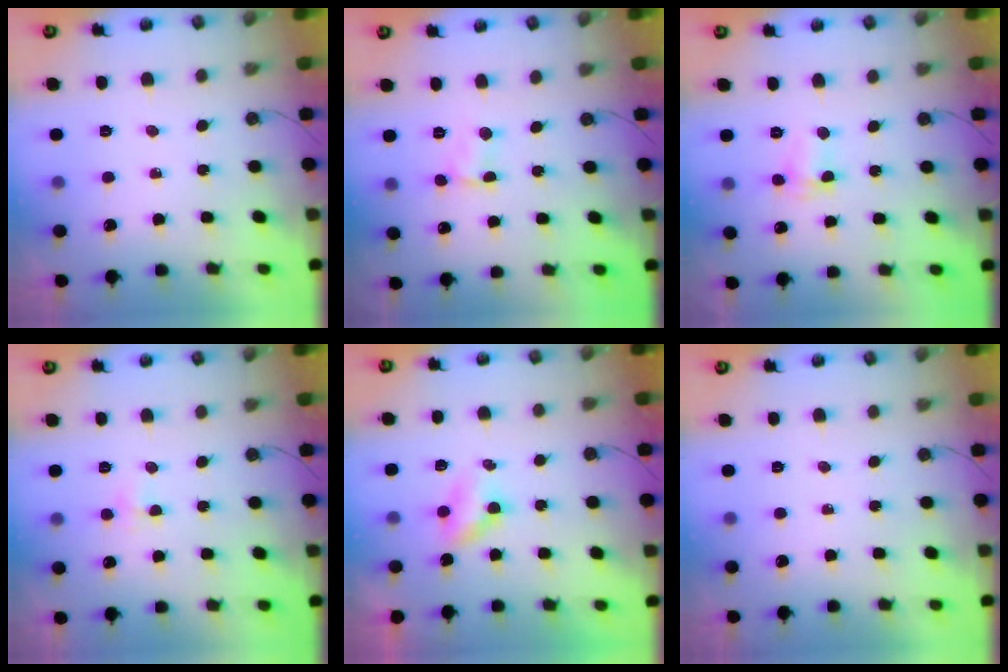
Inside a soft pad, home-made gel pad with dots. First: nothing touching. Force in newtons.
{"total": 2.8, "press": 2.8, "slide": 0.4}
{"total": 2.6, "press": 2.6, "slide": 0.6}
{"total": 2.8, "press": 2.7, "slide": 0.5}
{"total": 3.3, "press": 3.2, "slide": 0.4}
{"total": 0.0}